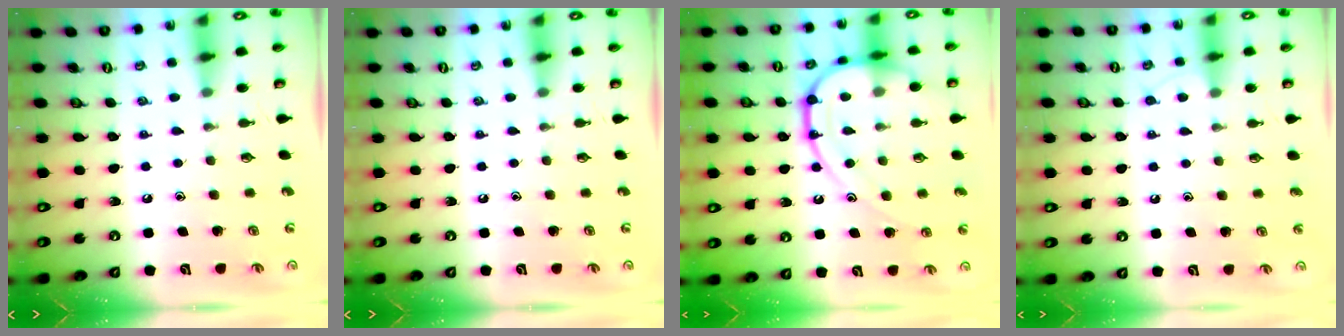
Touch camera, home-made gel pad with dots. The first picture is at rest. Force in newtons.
{"total": 0.0}
{"total": 14.1, "press": 14.0, "slide": 1.6}
{"total": 5.8, "press": 5.8, "slide": 0.6}